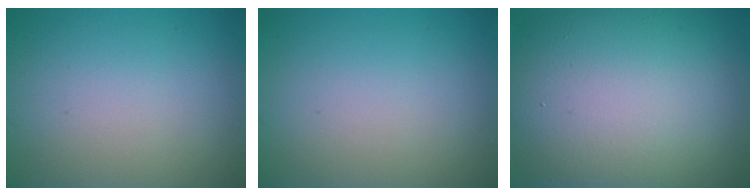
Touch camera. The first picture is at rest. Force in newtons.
{"total": 0.0}
{"total": 15.6, "press": 15.6, "slide": 1.5}